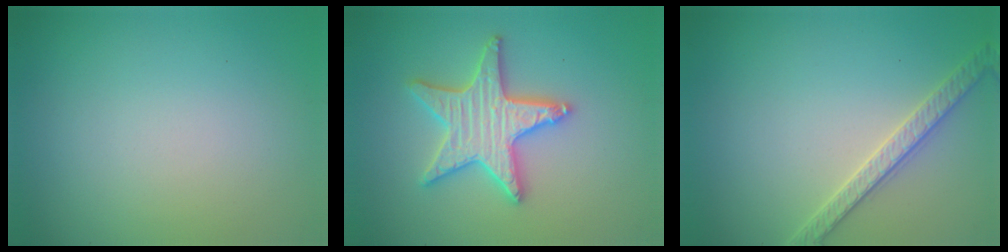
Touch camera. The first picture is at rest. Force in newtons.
{"total": 5.2, "press": 5.1, "slide": 0.8}
{"total": 2.7, "press": 2.7, "slide": 0.1}